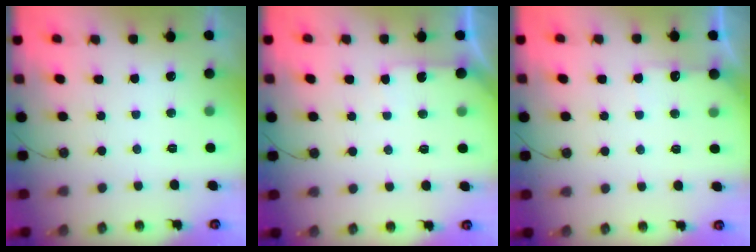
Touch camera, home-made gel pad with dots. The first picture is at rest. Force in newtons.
{"total": 4.5, "press": 4.4, "slide": 0.6}
{"total": 4.7, "press": 4.7, "slide": 0.6}